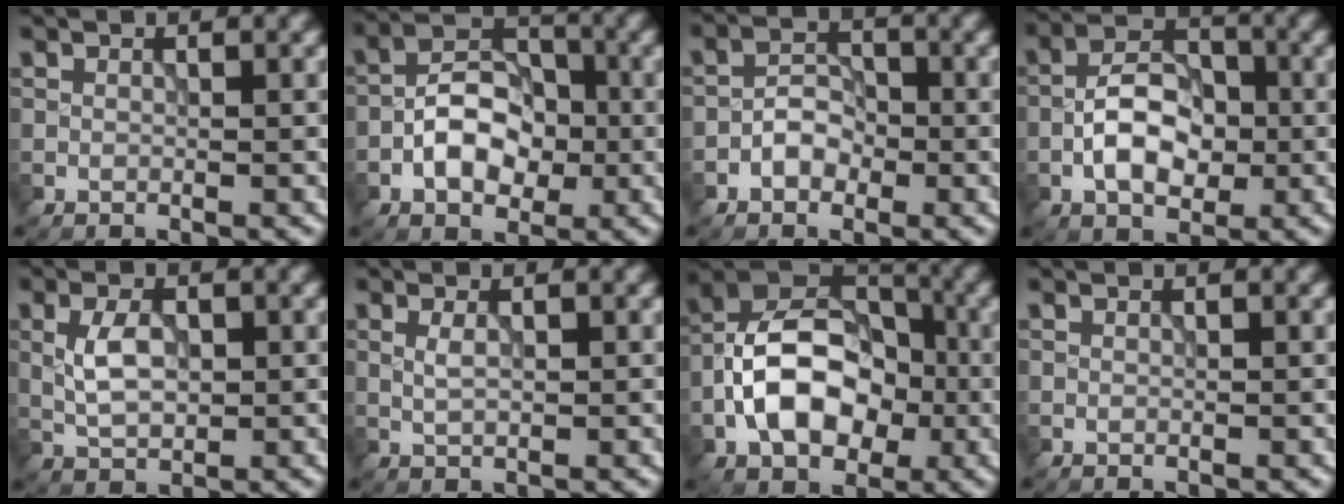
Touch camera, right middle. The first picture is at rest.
{"total": 5.4, "force": [-1.6, 3.5, 3.8], "torque": [-0.056, 0.008, -0.033]}
{"total": 2.5, "force": [-1.2, 1.7, 1.4], "torque": [-0.021, 0.010, -0.024]}
{"total": 5.7, "force": [-1.4, 3.4, 4.3], "torque": [-0.072, 0.008, -0.030]}
{"total": 3.4, "force": [0.2, 2.0, 2.8], "torque": [-0.059, 0.000, 0.006]}
{"total": 1.3, "force": [0.2, 0.6, 1.1], "torque": [-0.029, -0.001, 0.007]}
{"total": 10.0, "force": [-2.4, 6.7, 7.1], "torque": [-0.126, 0.017, -0.052]}
{"total": 0.0}